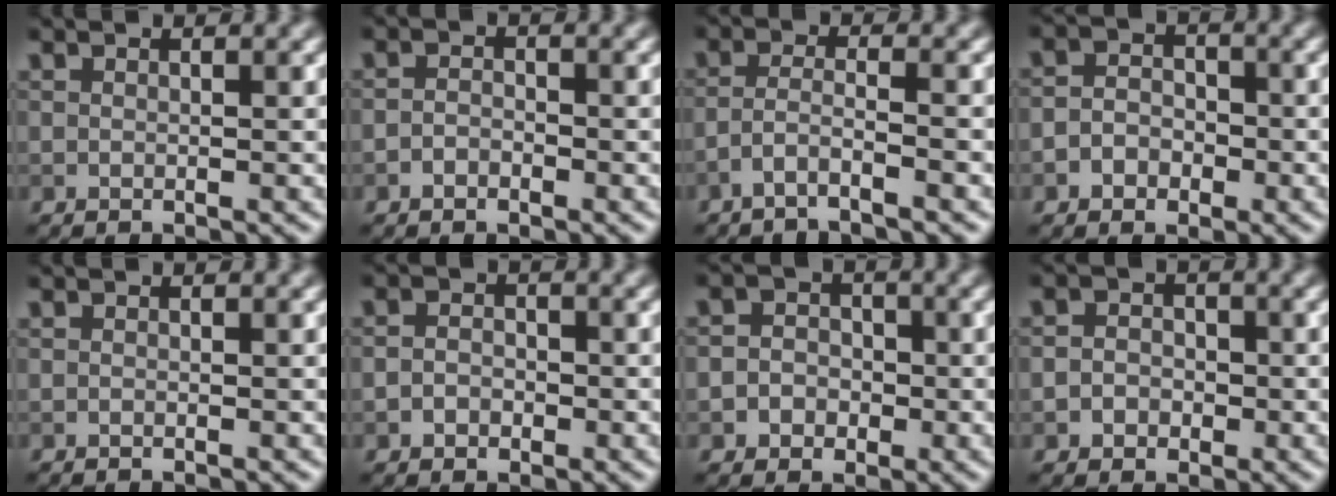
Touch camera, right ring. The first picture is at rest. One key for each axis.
{"total": 1.2, "fx": -0.7, "fy": 0.8, "fz": 0.7, "tx": -0.013, "ty": 0.001, "tz": -0.017}
{"total": 2.4, "fx": -1.7, "fy": 0.2, "fz": 1.7, "tx": -0.034, "ty": 0.005, "tz": -0.045}
{"total": 2.7, "fx": -1.2, "fy": 2.1, "fz": 1.3, "tx": -0.015, "ty": 0.003, "tz": -0.030}
{"total": 0.0}
{"total": 1.9, "fx": -0.7, "fy": 1.5, "fz": 0.9, "tx": -0.017, "ty": 0.000, "tz": -0.018}
{"total": 3.5, "fx": -0.7, "fy": 3.2, "fz": 1.2, "tx": 0.011, "ty": 0.008, "tz": -0.037}
{"total": 2.5, "fx": -0.7, "fy": 2.2, "fz": 1.0, "tx": 0.005, "ty": 0.000, "tz": -0.025}